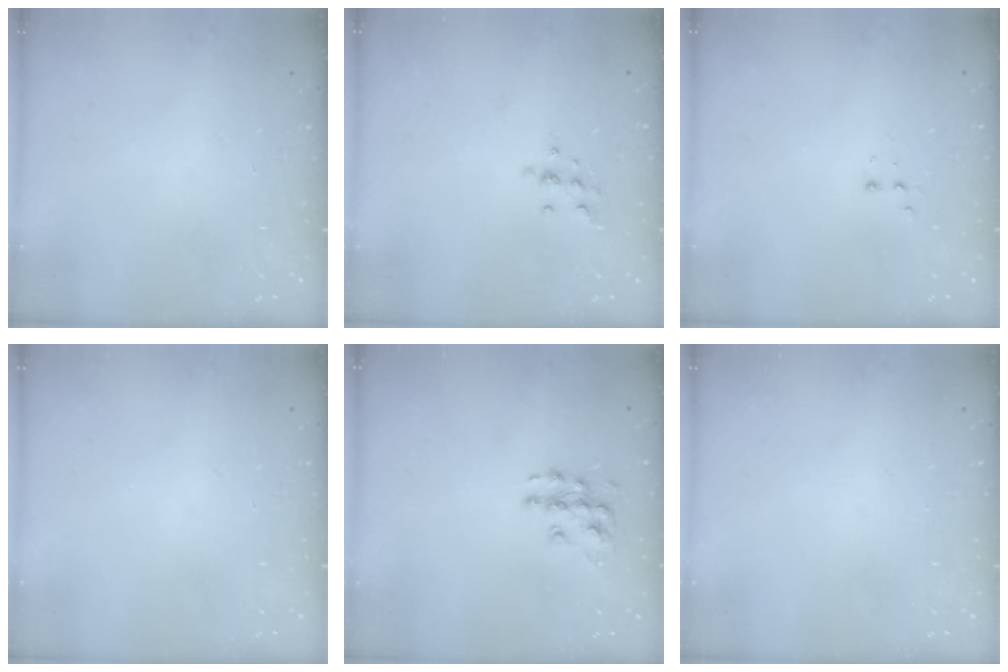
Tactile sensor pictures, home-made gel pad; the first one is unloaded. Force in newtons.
{"total": 7.0, "press": 6.9, "slide": 0.7}
{"total": 2.4, "press": 2.2, "slide": 0.9}
{"total": 0.6, "press": 0.0, "slide": 0.6}
{"total": 10.0, "press": 10.0, "slide": 0.7}
{"total": 0.0}